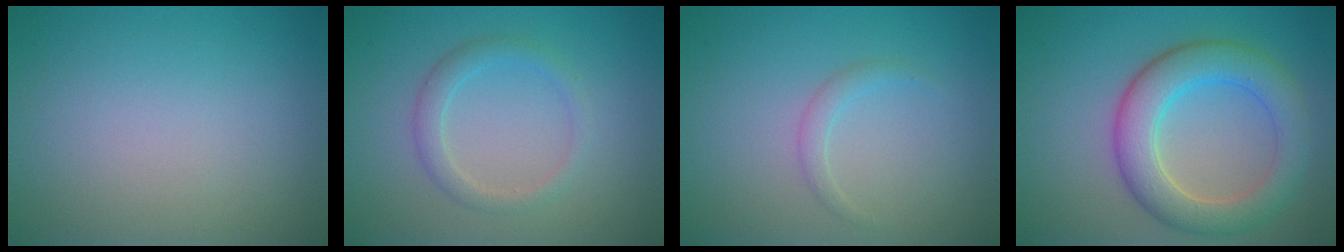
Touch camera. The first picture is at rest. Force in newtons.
{"total": 2.1, "press": 2.1, "slide": 0.2}
{"total": 1.1, "press": 1.1, "slide": 0.1}
{"total": 6.0, "press": 6.0, "slide": 0.1}